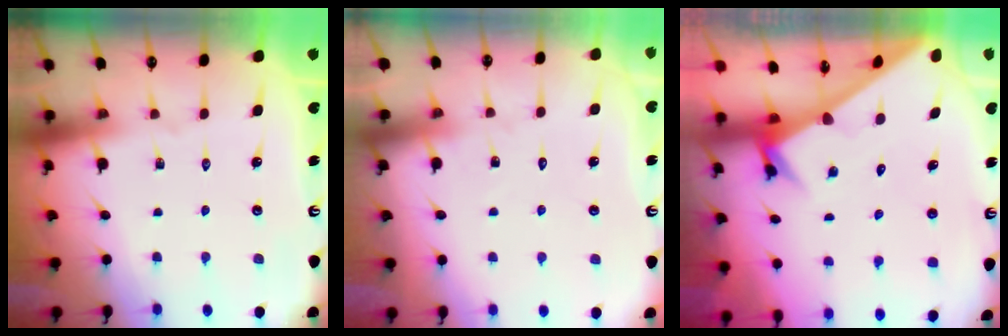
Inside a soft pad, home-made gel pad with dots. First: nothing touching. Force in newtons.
{"total": 5.6, "press": 5.6, "slide": 0.6}
{"total": 2.9, "press": 2.9, "slide": 0.1}